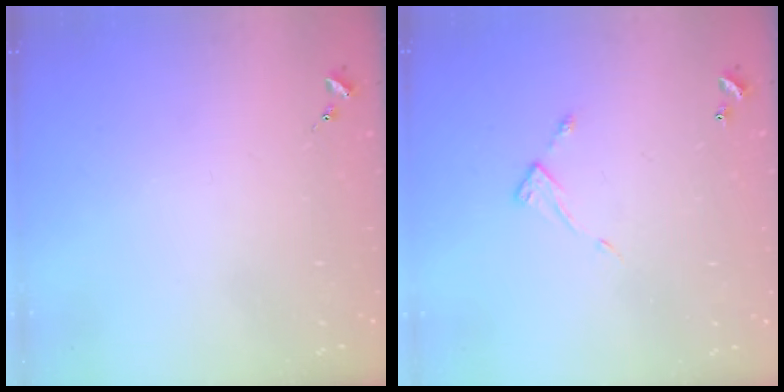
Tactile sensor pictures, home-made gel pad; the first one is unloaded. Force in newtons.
{"total": 5.1, "press": 5.1, "slide": 0.4}